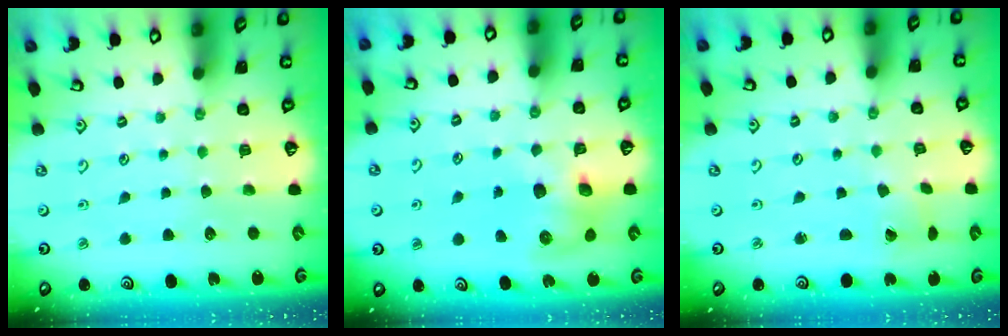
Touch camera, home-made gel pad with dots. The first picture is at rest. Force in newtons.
{"total": 8.8, "press": 8.7, "slide": 1.2}
{"total": 1.2, "press": 1.2, "slide": 0.1}